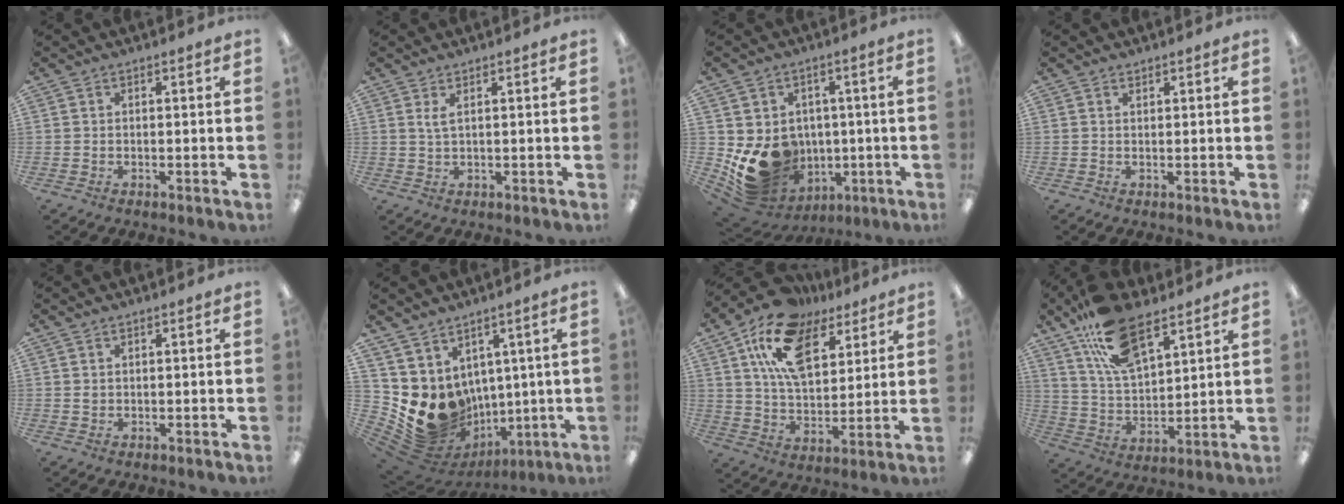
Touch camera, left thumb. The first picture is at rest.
{"total": 2.1, "force": [1.3, 0.5, 1.6], "torque": [-0.037, 0.003, 0.022]}
{"total": 13.3, "force": [-1.9, 11.5, 6.4], "torque": [-0.117, -0.014, -0.018]}
{"total": 0.8, "force": [0.8, 0.3, 0.1], "torque": [-0.003, 0.001, 0.015]}
{"total": 0.9, "force": [0.6, 0.6, 0.3], "torque": [-0.009, 0.002, 0.010]}
{"total": 14.0, "force": [-0.7, 12.6, 6.0], "torque": [-0.134, -0.038, 0.008]}
{"total": 18.2, "force": [10.4, 10.2, 10.9], "torque": [-0.196, -0.030, 0.188]}
{"total": 17.7, "force": [11.2, 8.3, 10.8], "torque": [-0.198, -0.038, 0.202]}